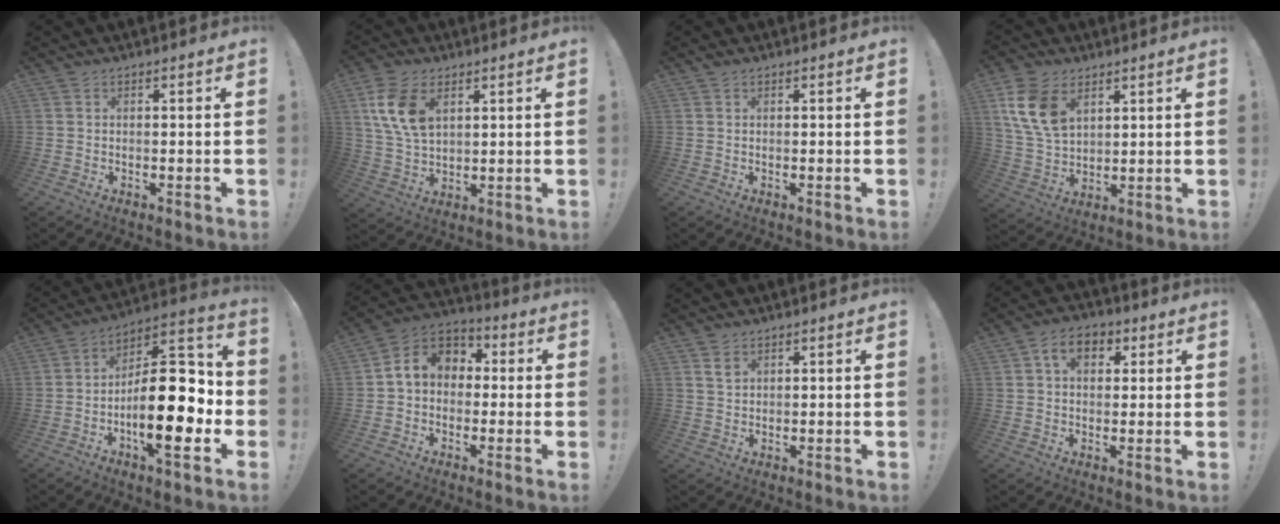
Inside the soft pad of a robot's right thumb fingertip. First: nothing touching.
{"total": 12.2, "force": [5.0, 7.6, 8.1], "torque": [-0.160, -0.009, 0.093]}
{"total": 0.6, "force": [0.5, 0.4, 0.2], "torque": [-0.001, -0.001, 0.008]}
{"total": 13.3, "force": [6.1, 8.8, 7.8], "torque": [-0.156, -0.014, 0.122]}
{"total": 22.2, "force": [-5.3, 8.9, 19.7], "torque": [-0.323, 0.023, -0.077]}
{"total": 8.2, "force": [0.4, 6.8, 4.6], "torque": [-0.073, 0.019, 0.016]}
{"total": 2.3, "force": [1.5, 1.4, 1.0], "torque": [-0.012, -0.006, 0.027]}
{"total": 8.0, "force": [2.7, 5.5, 5.2], "torque": [-0.069, 0.005, 0.045]}